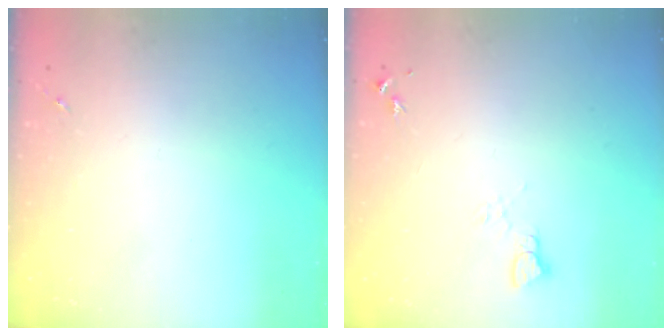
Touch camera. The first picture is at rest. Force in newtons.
{"total": 3.5, "press": 3.5, "slide": 0.4}